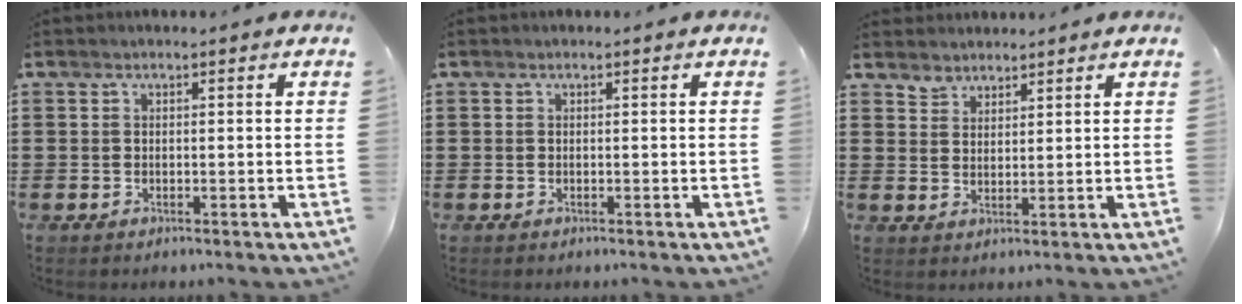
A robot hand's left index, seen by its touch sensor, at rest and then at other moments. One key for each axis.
{"total": 0.0}
{"total": 2.8, "fx": 2.5, "fy": 1.0, "fz": -0.5, "tx": 0.000, "ty": -0.001, "tz": 0.049}